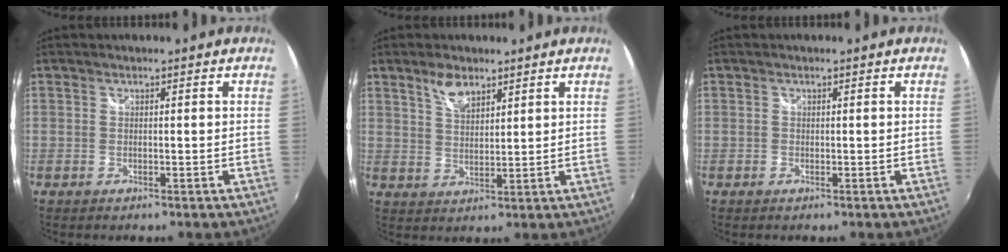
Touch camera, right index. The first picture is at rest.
{"total": 4.9, "force": [3.4, 2.2, 2.8], "torque": [-0.045, 0.004, 0.064]}
{"total": 0.0}